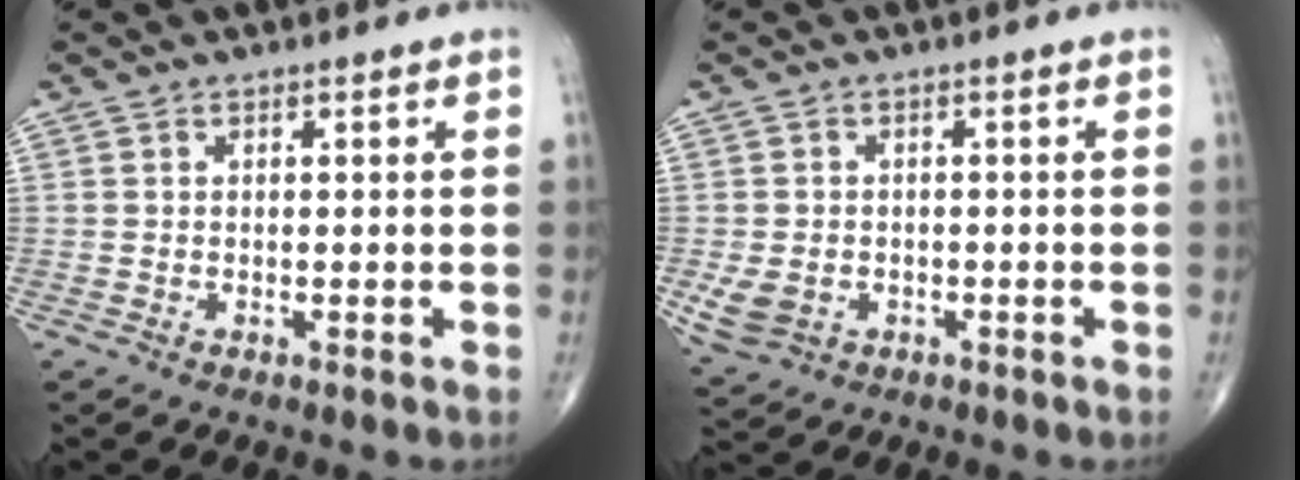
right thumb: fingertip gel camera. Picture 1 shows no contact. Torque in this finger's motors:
{"motor_torque": [0.42, 0.69, -0.26, -0.27, 0.04]}